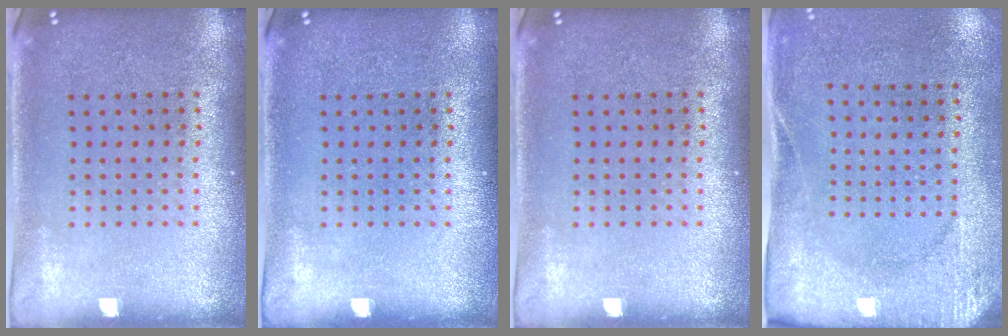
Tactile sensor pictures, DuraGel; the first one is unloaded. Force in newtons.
{"total": 0.0}
{"total": 0.0}
{"total": 2.7, "press": 2.1, "slide": 1.7}